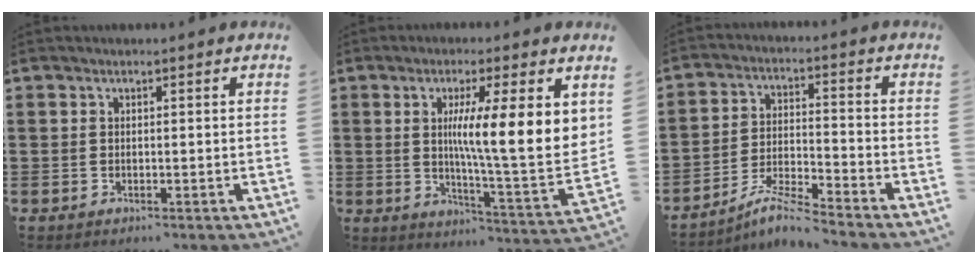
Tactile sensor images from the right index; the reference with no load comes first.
{"total": 10.7, "force": [3.1, 0.9, 10.2], "torque": [-0.172, -0.020, 0.045]}
{"total": 6.0, "force": [-5.6, -0.3, 2.2], "torque": [-0.051, -0.009, -0.110]}